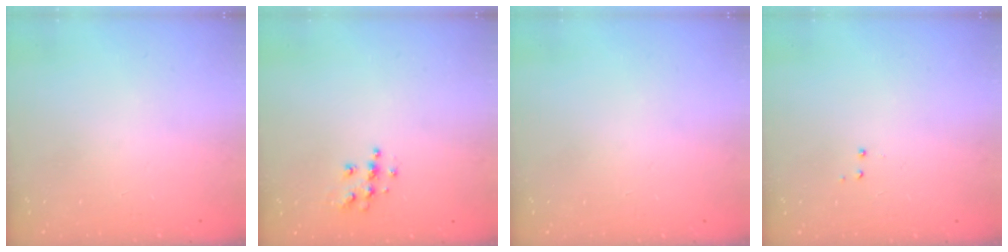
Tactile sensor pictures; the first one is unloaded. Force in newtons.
{"total": 6.4, "press": 6.4, "slide": 0.2}
{"total": 0.0}
{"total": 2.9, "press": 2.8, "slide": 0.6}